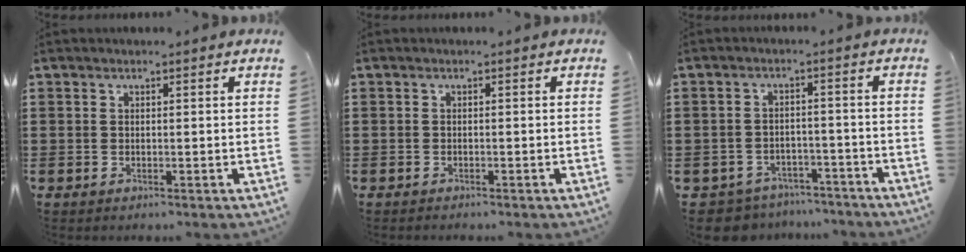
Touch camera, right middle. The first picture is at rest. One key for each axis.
{"total": 0.5, "fx": -0.5, "fy": 0.0, "fz": 0.0, "tx": 0.000, "ty": -0.001, "tz": -0.011}
{"total": 4.2, "fx": -4.1, "fy": 1.0, "fz": -0.2, "tx": -0.011, "ty": 0.004, "tz": -0.090}